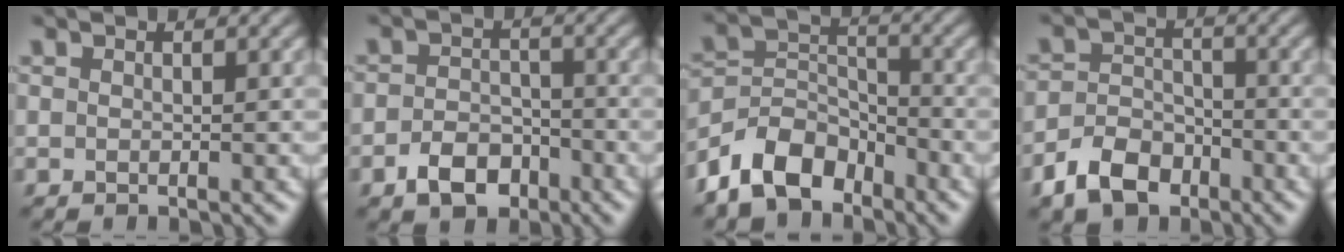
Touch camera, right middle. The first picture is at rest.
{"total": 3.7, "force": [-2.1, 2.4, 1.8], "torque": [-0.032, 0.002, -0.041]}
{"total": 6.5, "force": [-4.7, 3.6, 2.7], "torque": [-0.048, 0.001, -0.100]}
{"total": 4.7, "force": [-3.0, 3.0, 2.1], "torque": [-0.042, 0.000, -0.063]}